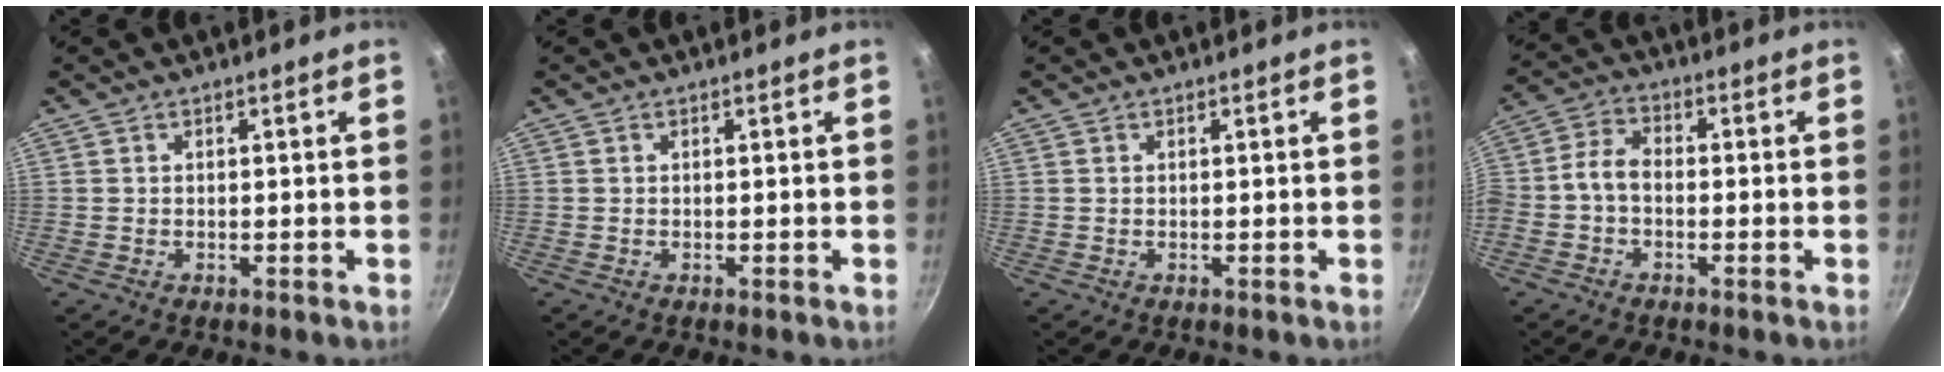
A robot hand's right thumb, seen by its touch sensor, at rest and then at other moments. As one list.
[{"total": 0.0}, {"total": 0.0}, {"total": 5.4, "force": [-1.5, 3.6, 3.8], "torque": [-0.077, 0.034, -0.042]}]